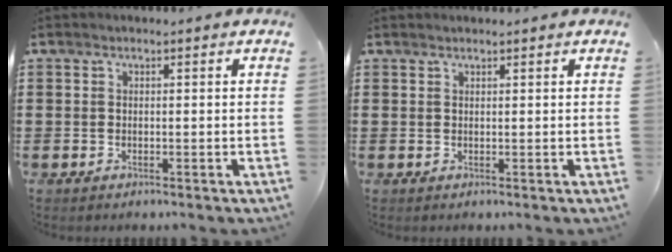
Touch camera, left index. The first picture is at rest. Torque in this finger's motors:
{"motor_torque": [0.06, -0.21, -0.08, -0.01]}